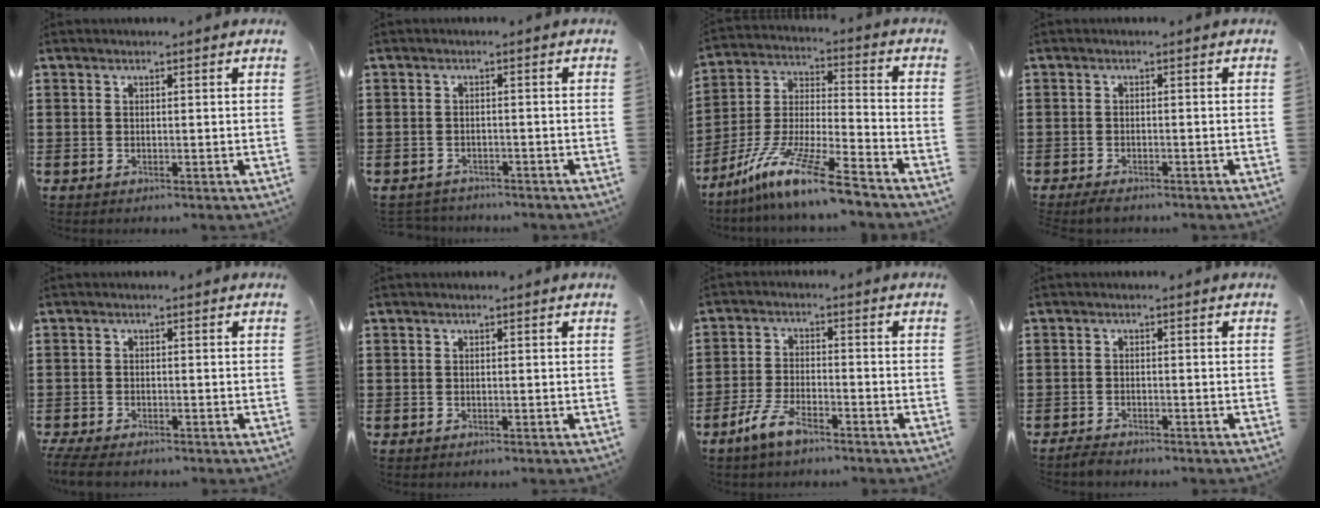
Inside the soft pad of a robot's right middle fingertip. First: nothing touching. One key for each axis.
{"total": 1.7, "fx": -1.6, "fy": 0.3, "fz": -0.2, "tx": -0.003, "ty": 0.001, "tz": -0.037}
{"total": 12.3, "fx": -9.7, "fy": 0.1, "fz": 7.5, "tx": -0.153, "ty": 0.006, "tz": -0.192}
{"total": 1.3, "fx": -1.2, "fy": 0.3, "fz": 0.5, "tx": -0.011, "ty": -0.001, "tz": -0.022}
{"total": 2.2, "fx": -2.1, "fy": 0.3, "fz": 0.7, "tx": -0.028, "ty": -0.003, "tz": -0.049}
{"total": 0.0}
{"total": 5.3, "fx": -3.7, "fy": 1.5, "fz": 3.5, "tx": -0.082, "ty": 0.000, "tz": -0.075}
{"total": 1.5, "fx": -1.5, "fy": 0.3, "fz": 0.3, "tx": -0.010, "ty": 0.002, "tz": -0.030}